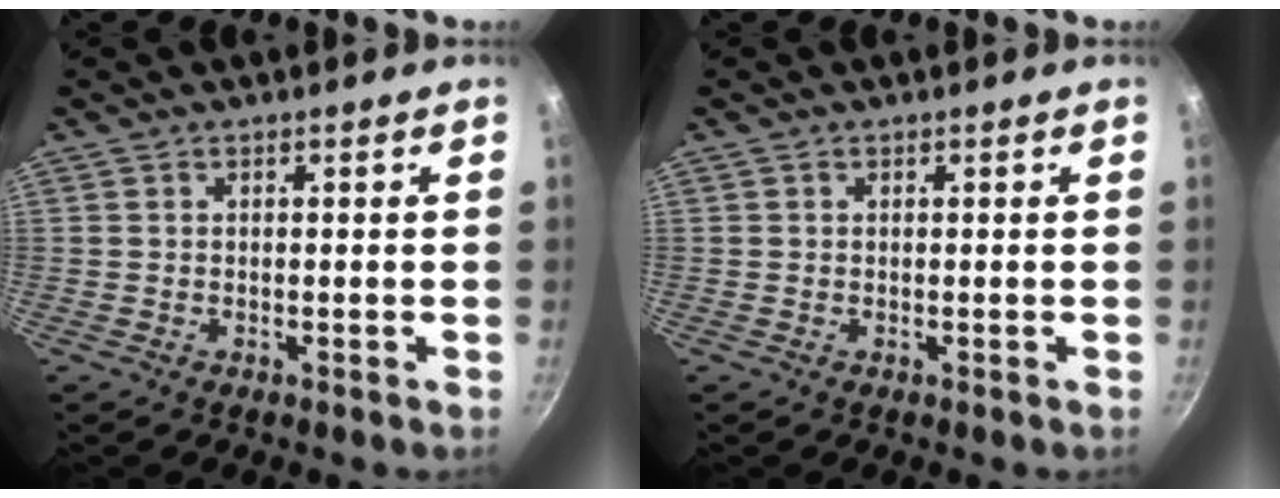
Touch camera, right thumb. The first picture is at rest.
{"total": 0.0}